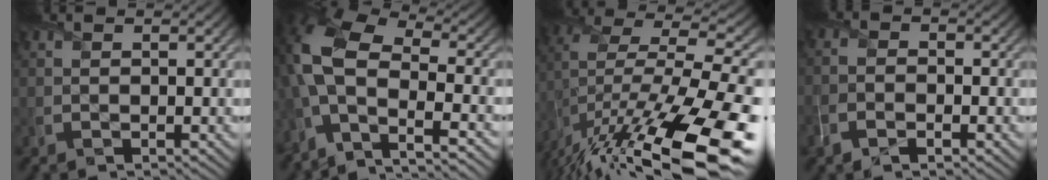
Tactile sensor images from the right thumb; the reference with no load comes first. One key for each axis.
{"total": 13.5, "fx": -2.8, "fy": 7.5, "fz": 10.9, "tx": -0.252, "ty": -0.006, "tz": -0.060}
{"total": 18.2, "fx": -8.2, "fy": 6.5, "fz": 14.9, "tx": -0.259, "ty": -0.003, "tz": -0.110}
{"total": 3.1, "fx": -1.8, "fy": 1.6, "fz": 2.0, "tx": -0.043, "ty": -0.005, "tz": -0.043}